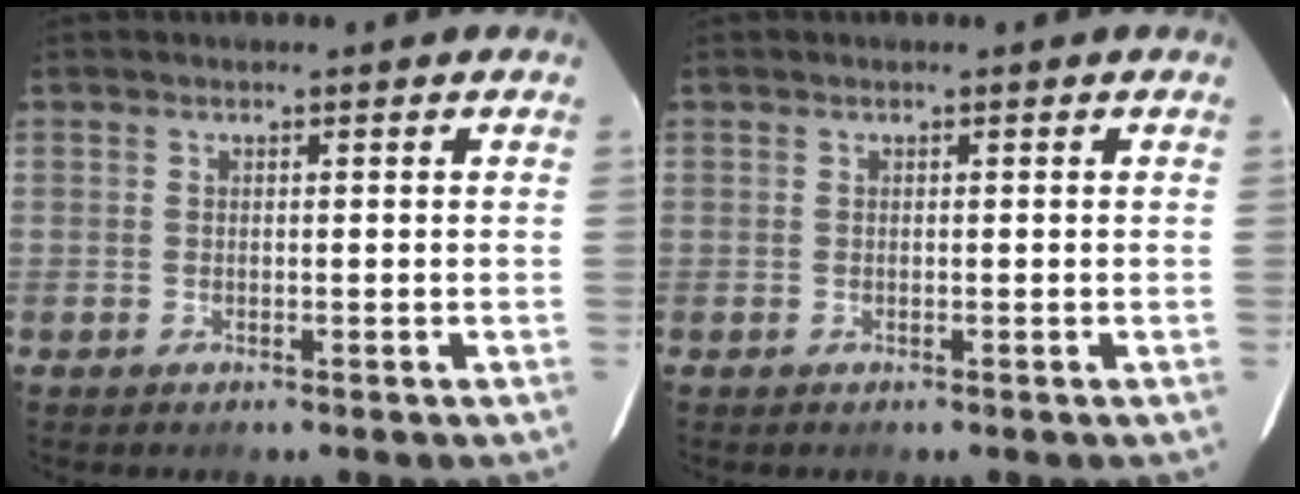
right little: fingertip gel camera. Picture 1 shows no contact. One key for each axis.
{"total": 0.0}